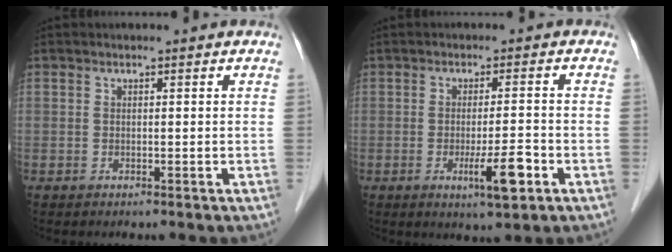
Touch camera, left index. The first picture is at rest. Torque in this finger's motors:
{"motor_torque": [0.57, 0.77, 0.12, 0.05]}